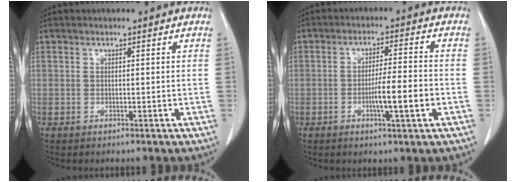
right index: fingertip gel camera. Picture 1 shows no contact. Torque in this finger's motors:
{"motor_torque": [1.06, -0.49, 0.49, 0.13]}